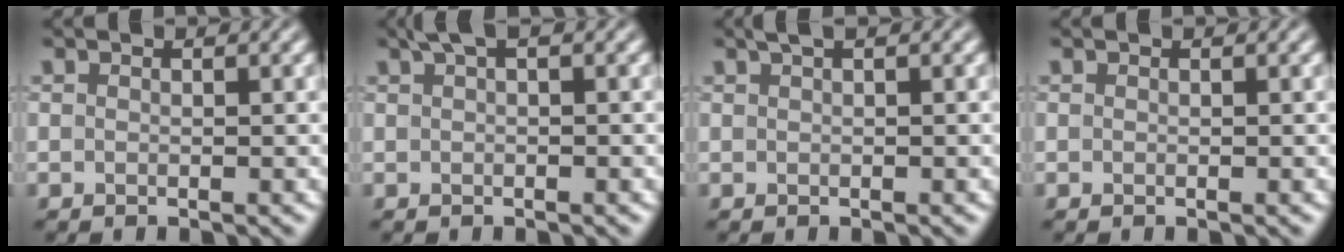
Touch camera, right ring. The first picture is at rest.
{"total": 1.2, "force": [0.8, 0.4, 0.9], "torque": [-0.016, 0.008, 0.013]}
{"total": 0.9, "force": [0.6, 0.3, 0.7], "torque": [-0.012, 0.007, 0.010]}
{"total": 0.0}